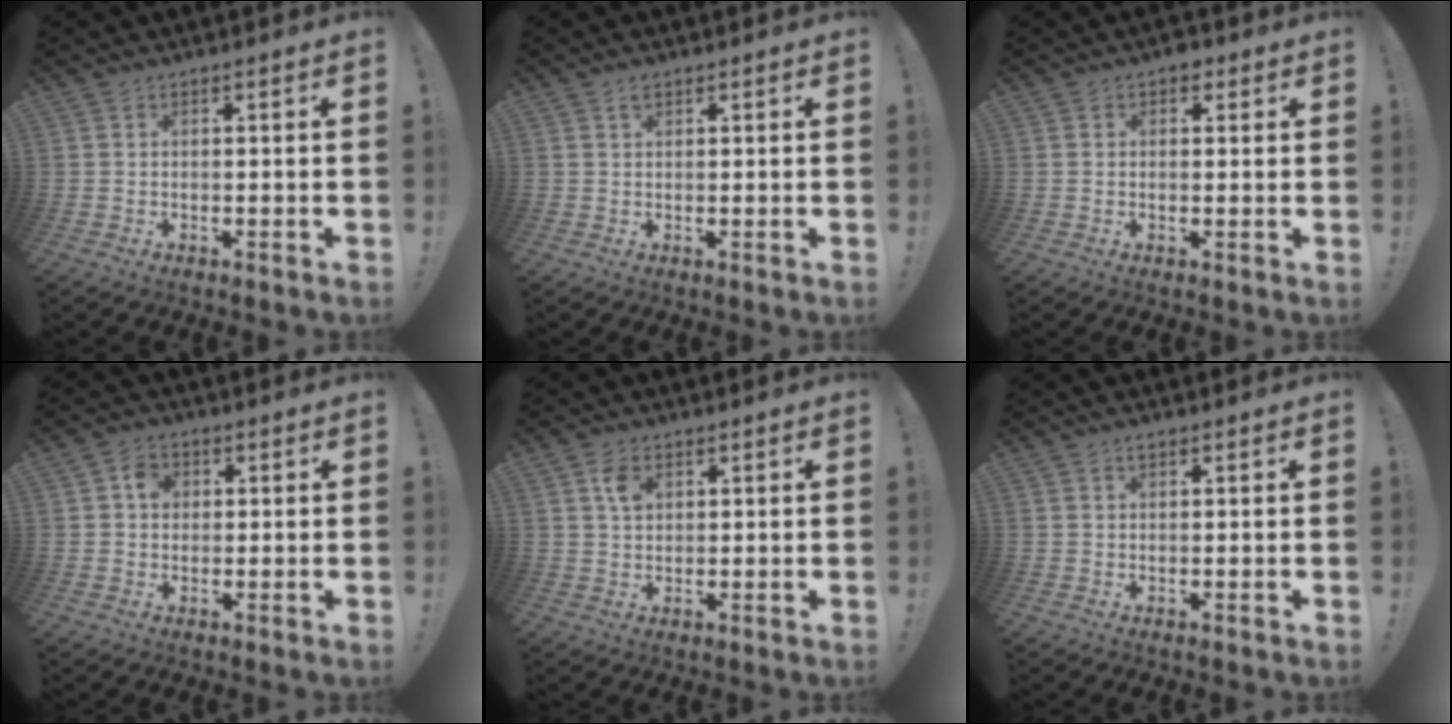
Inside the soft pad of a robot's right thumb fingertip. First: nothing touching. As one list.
[{"total": 1.1, "force": [0.8, 0.6, 0.6], "torque": [-0.013, 0.001, 0.014]}, {"total": 2.8, "force": [1.3, 1.9, 1.6], "torque": [-0.011, -0.005, 0.020]}, {"total": 4.3, "force": [0.6, 3.7, 2.2], "torque": [-0.027, 0.005, 0.009]}, {"total": 4.2, "force": [1.6, 3.0, 2.6], "torque": [-0.036, -0.001, 0.027]}, {"total": 0.8, "force": [0.5, 0.4, 0.4], "torque": [-0.010, 0.002, 0.009]}]